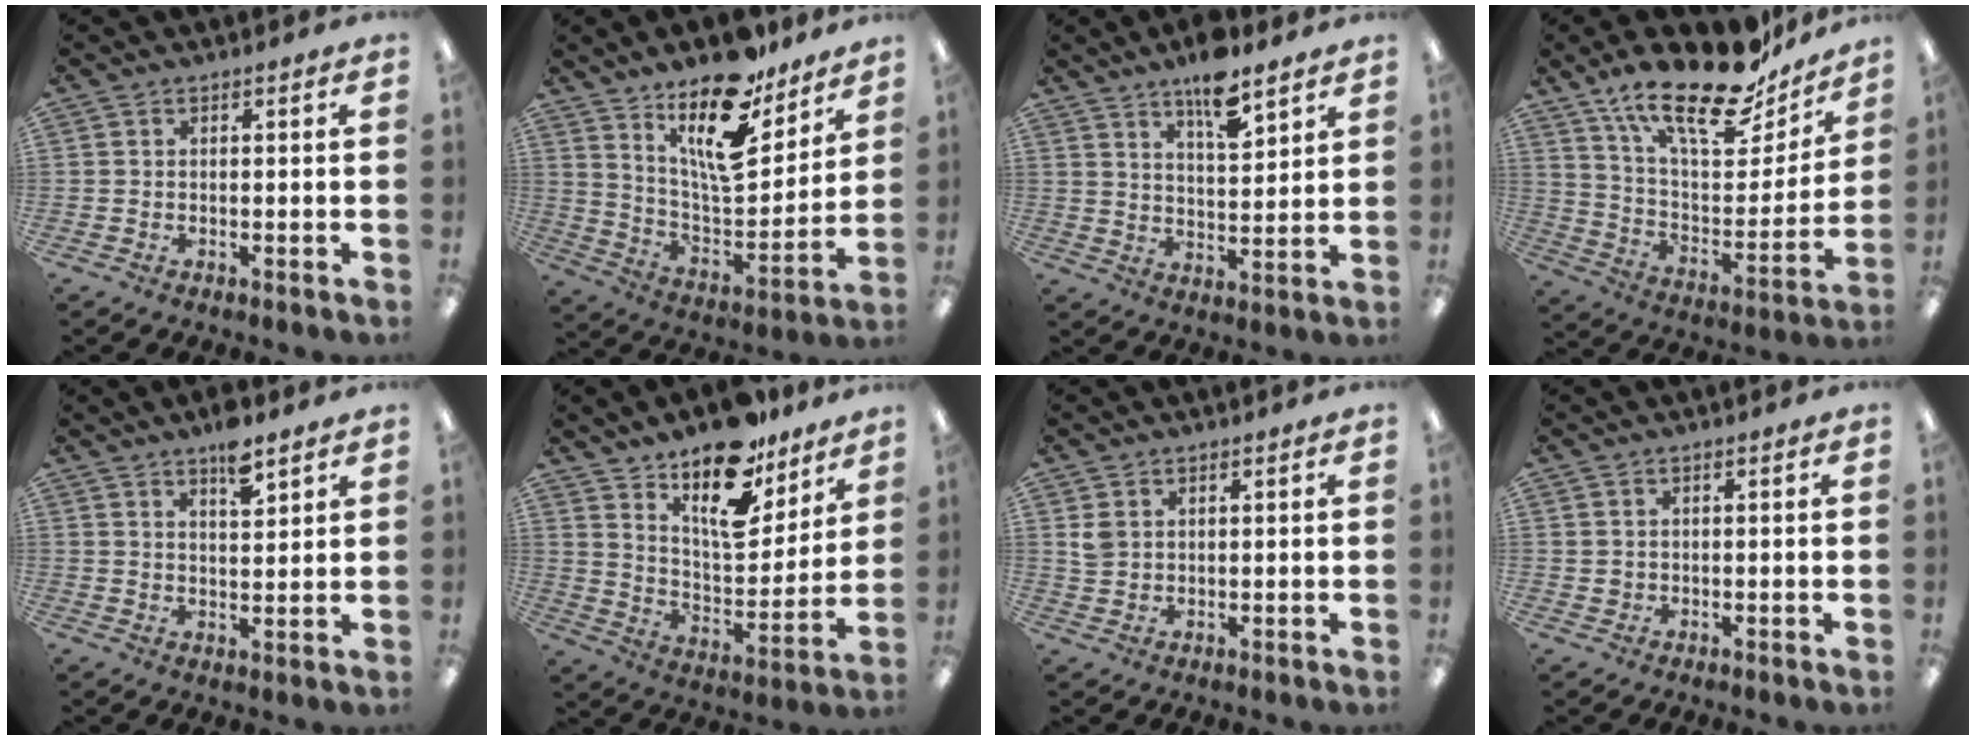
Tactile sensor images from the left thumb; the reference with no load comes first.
{"total": 18.7, "force": [13.1, 7.0, 11.4], "torque": [-0.188, -0.092, 0.227]}
{"total": 10.4, "force": [7.8, 3.5, 6.0], "torque": [-0.089, -0.046, 0.131]}
{"total": 22.9, "force": [16.8, 8.2, 13.2], "torque": [-0.211, -0.108, 0.287]}
{"total": 6.6, "force": [4.9, 2.2, 3.8], "torque": [-0.046, -0.032, 0.081]}
{"total": 18.1, "force": [13.0, 7.7, 10.0], "torque": [-0.160, -0.084, 0.224]}
{"total": 3.2, "force": [1.6, 2.4, 1.3], "torque": [-0.021, -0.001, 0.029]}
{"total": 1.2, "force": [0.5, 1.0, 0.1], "torque": [-0.004, 0.004, 0.009]}